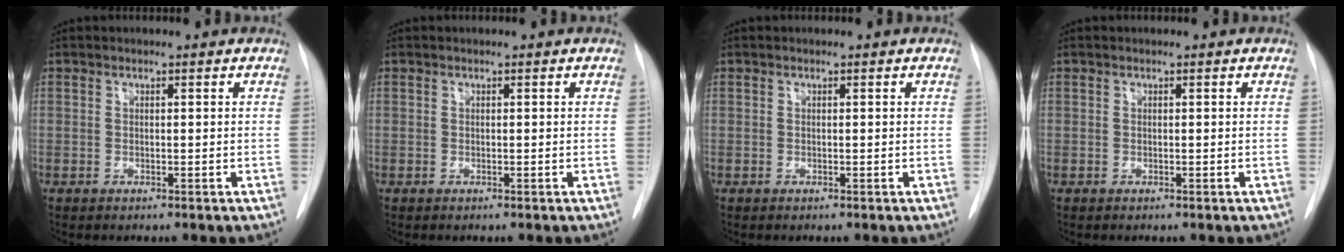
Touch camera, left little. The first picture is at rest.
{"total": 0.0}
{"total": 0.0}
{"total": 0.0}